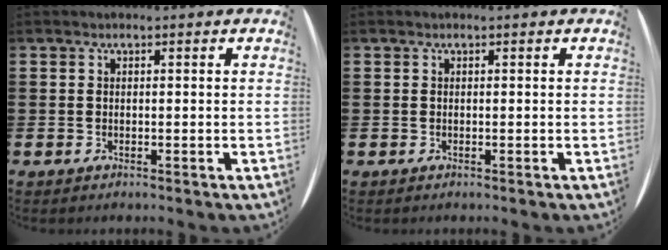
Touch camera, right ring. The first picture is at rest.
{"total": 0.0}